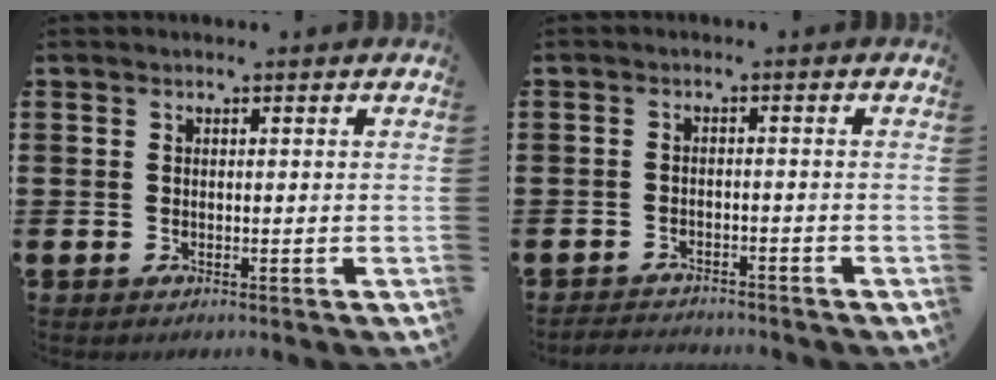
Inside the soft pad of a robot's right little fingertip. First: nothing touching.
{"total": 1.9, "force": [-1.9, 0.1, -0.2], "torque": [-0.005, 0.003, -0.042]}